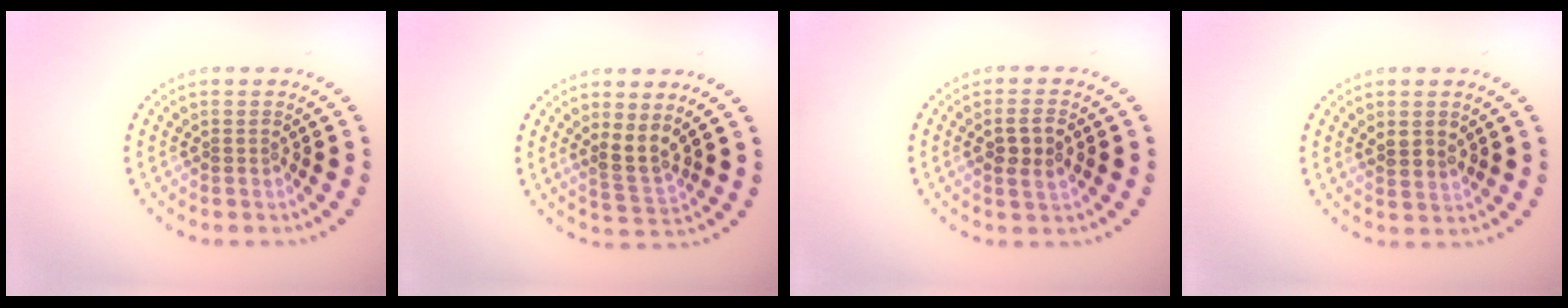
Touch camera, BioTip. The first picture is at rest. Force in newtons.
{"total": 2.6, "press": 1.9, "slide": 1.7}
{"total": 2.2, "press": 2.2, "slide": 0.5}
{"total": 1.3, "press": 1.1, "slide": 0.7}